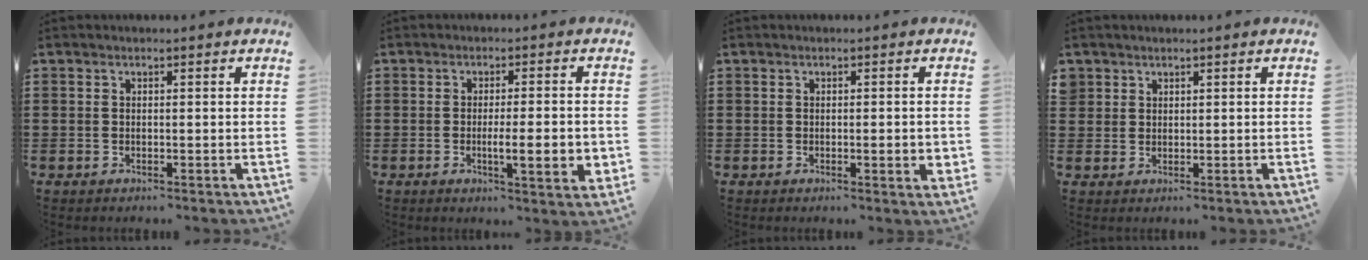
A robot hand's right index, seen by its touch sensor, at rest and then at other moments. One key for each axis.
{"total": 6.3, "fx": -1.2, "fy": 1.0, "fz": 6.1, "tx": -0.091, "ty": -0.008, "tz": -0.019}
{"total": 2.3, "fx": -0.2, "fy": 0.4, "fz": 2.2, "tx": -0.028, "ty": -0.006, "tz": -0.006}
{"total": 1.7, "fx": 1.2, "fy": 1.2, "fz": -0.2, "tx": -0.003, "ty": 0.005, "tz": 0.024}